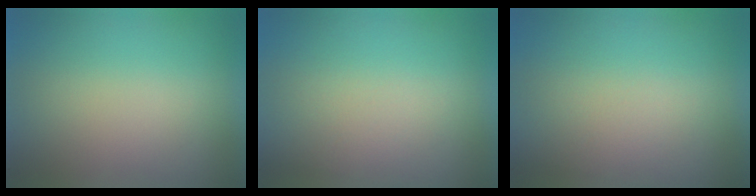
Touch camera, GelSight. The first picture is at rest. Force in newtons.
{"total": 2.6}
{"total": 2.6}